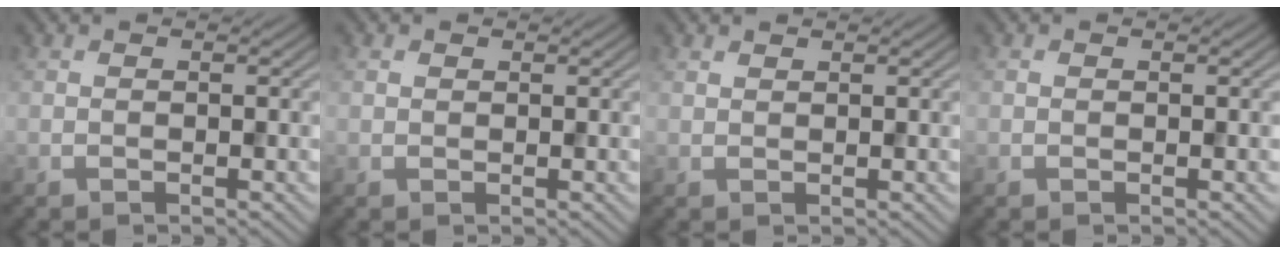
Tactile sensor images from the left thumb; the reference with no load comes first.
{"total": 0.5, "force": [0.3, 0.4, 0.2], "torque": [-0.004, -0.001, 0.007]}
{"total": 0.7, "force": [0.6, 0.2, 0.2], "torque": [-0.007, 0.001, 0.015]}
{"total": 0.0}